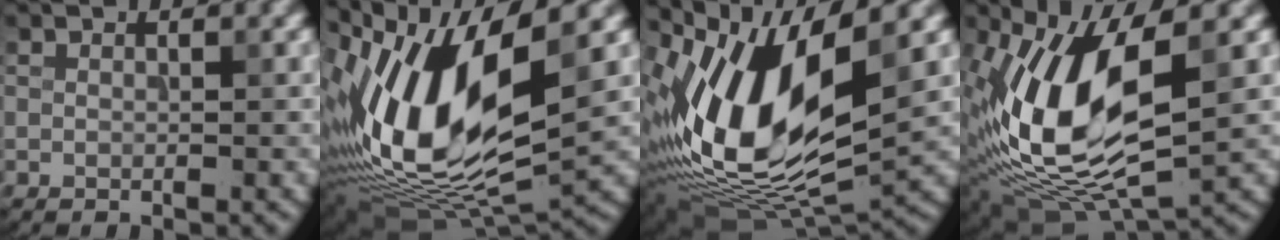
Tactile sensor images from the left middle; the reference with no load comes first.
{"total": 14.9, "force": [2.0, 7.0, 13.0], "torque": [-0.256, -0.009, 0.037]}
{"total": 13.6, "force": [2.5, 6.7, 11.6], "torque": [-0.230, -0.012, 0.045]}
{"total": 12.0, "force": [1.2, 5.5, 10.6], "torque": [-0.221, -0.010, 0.020]}